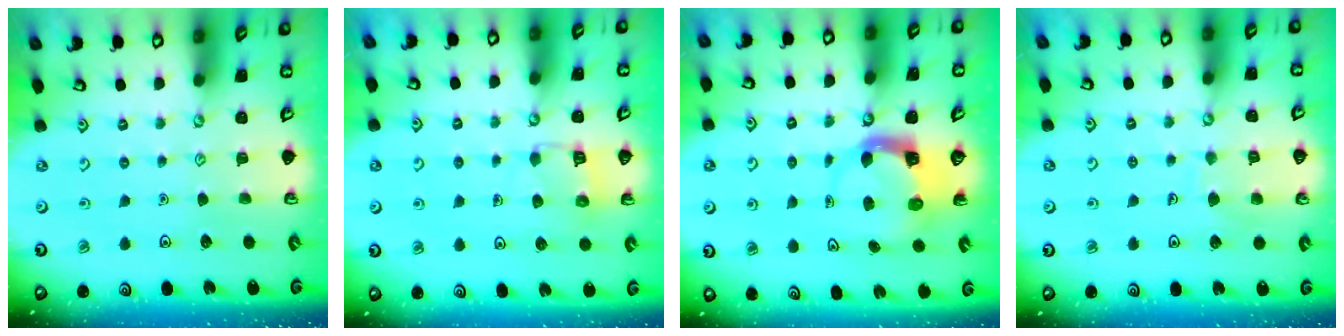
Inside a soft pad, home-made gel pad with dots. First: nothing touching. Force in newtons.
{"total": 6.3, "press": 6.3, "slide": 0.5}
{"total": 3.9, "press": 3.8, "slide": 0.6}
{"total": 7.0, "press": 7.0, "slide": 0.5}